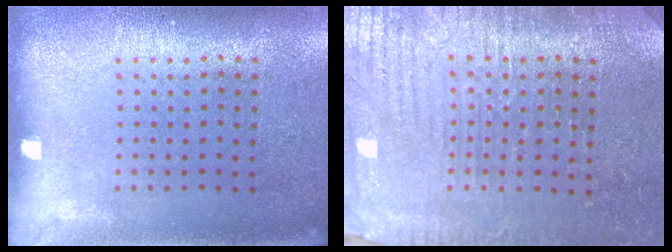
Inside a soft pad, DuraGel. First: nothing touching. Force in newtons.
{"total": 3.7, "press": 3.6, "slide": 0.9}